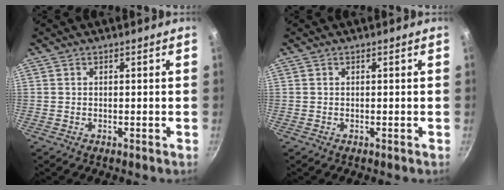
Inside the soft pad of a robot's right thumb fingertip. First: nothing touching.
{"total": 0.0}